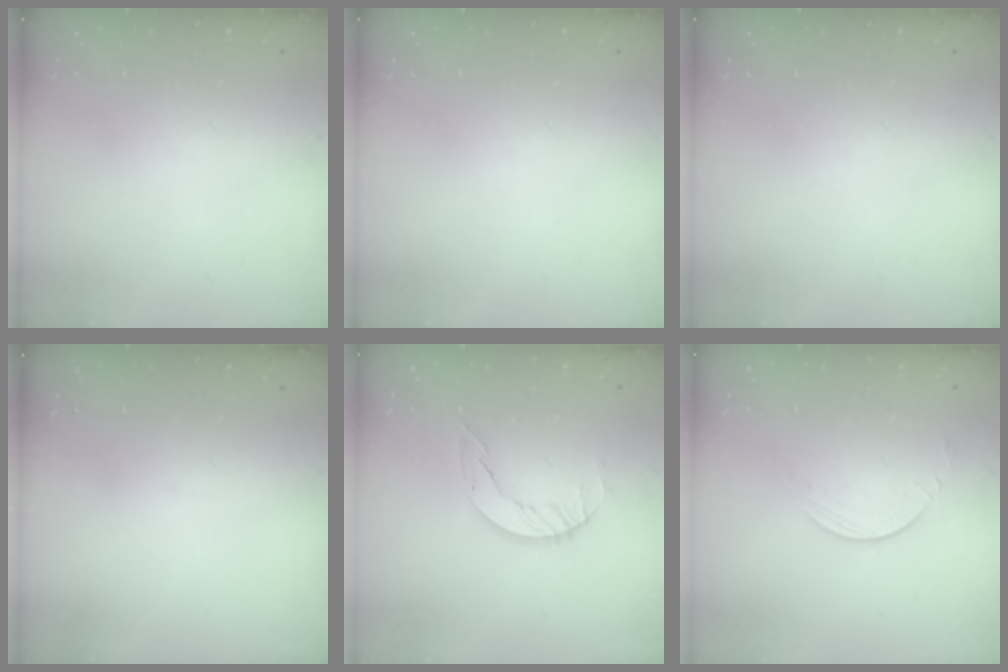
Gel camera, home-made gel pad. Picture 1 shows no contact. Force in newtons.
{"total": 0.0}
{"total": 0.0}
{"total": 0.0}
{"total": 5.2, "press": 5.2, "slide": 0.5}
{"total": 4.8, "press": 4.8, "slide": 0.5}